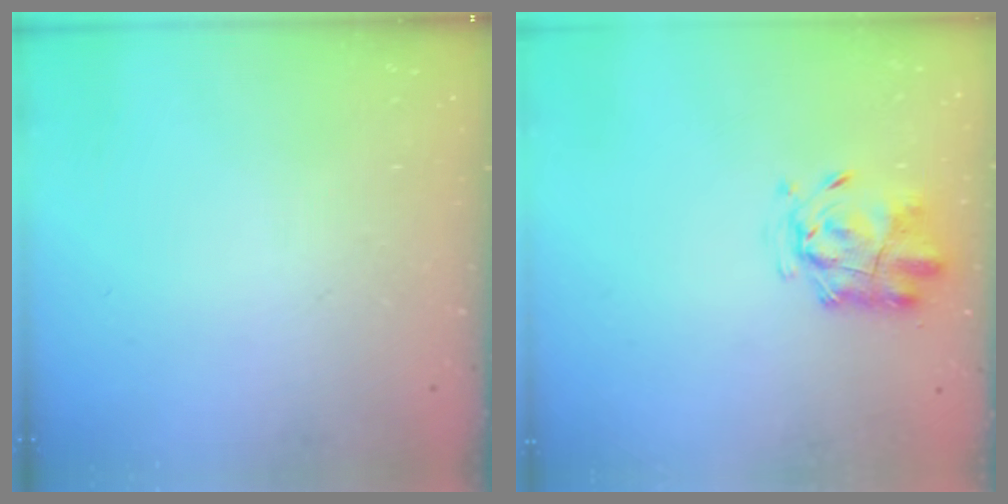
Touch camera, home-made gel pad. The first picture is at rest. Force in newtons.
{"total": 2.3, "press": 2.2, "slide": 0.7}